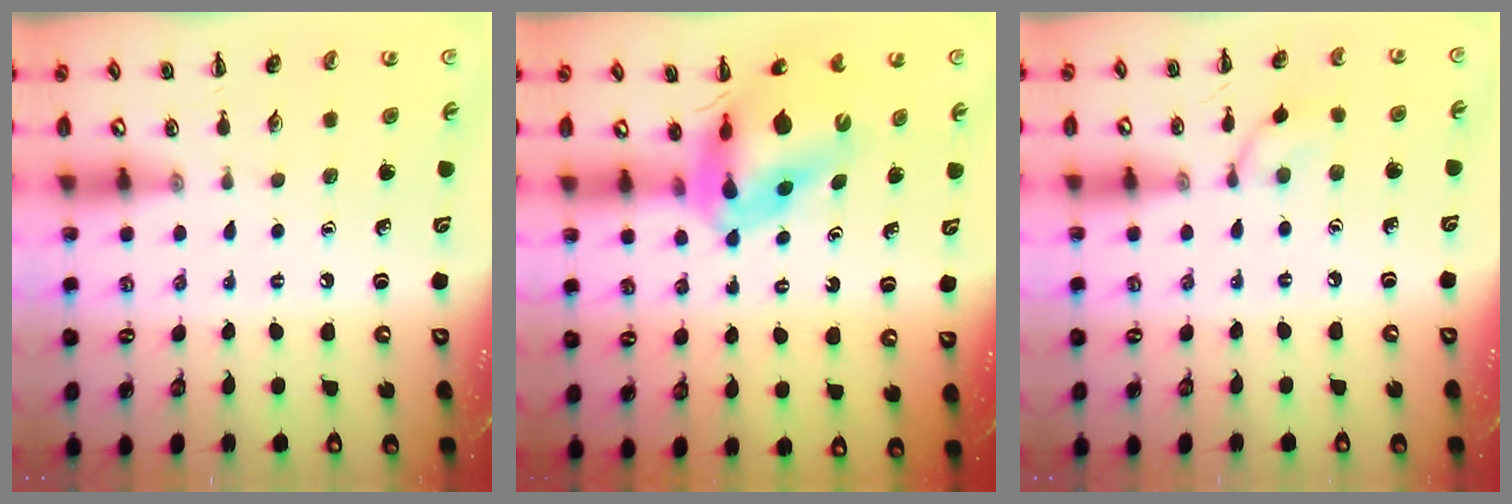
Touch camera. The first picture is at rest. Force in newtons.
{"total": 11.1, "press": 10.6, "slide": 3.4}
{"total": 5.7, "press": 5.5, "slide": 1.2}